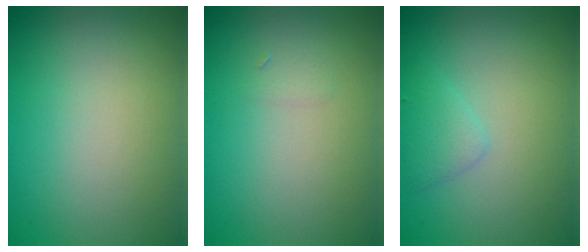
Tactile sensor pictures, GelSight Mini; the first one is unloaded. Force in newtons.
{"total": 0.6, "press": 0.6, "slide": 0.0}
{"total": 1.6, "press": 1.6, "slide": 0.1}